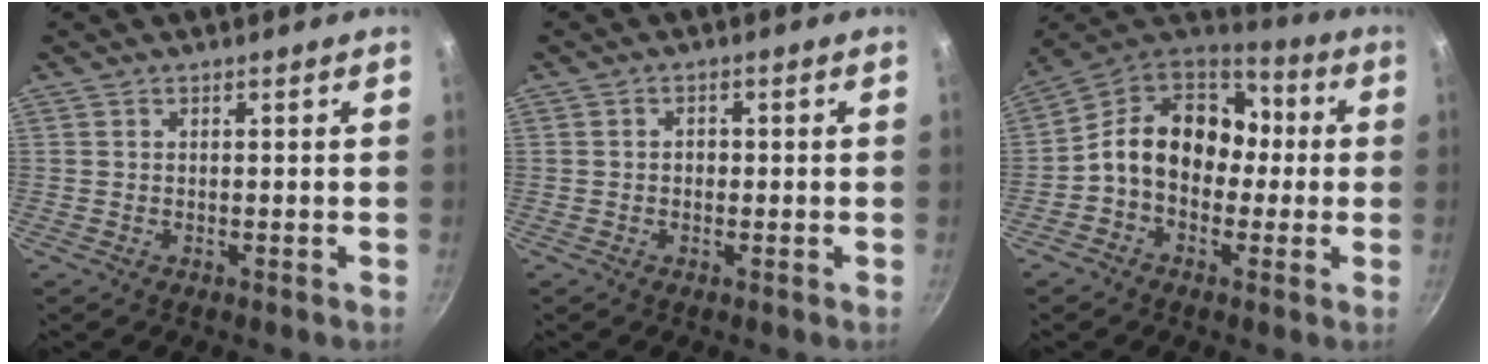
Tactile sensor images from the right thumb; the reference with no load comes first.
{"total": 2.1, "force": [0.0, 1.7, 1.3], "torque": [-0.013, 0.005, -0.003]}
{"total": 16.4, "force": [0.2, 12.6, 10.5], "torque": [-0.133, 0.047, -0.019]}